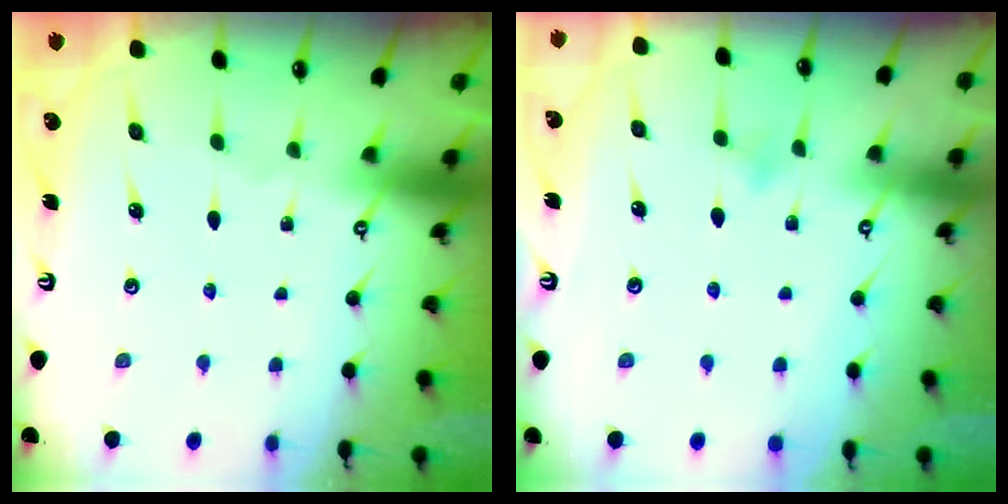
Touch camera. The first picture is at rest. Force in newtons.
{"total": 5.8, "press": 5.8, "slide": 0.4}